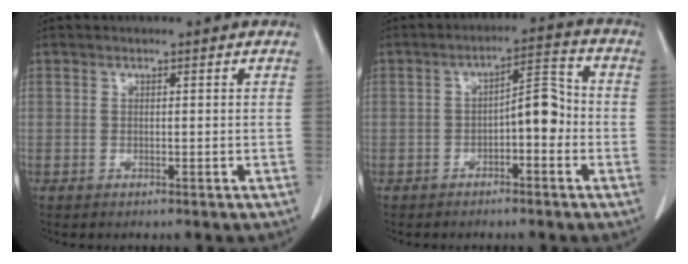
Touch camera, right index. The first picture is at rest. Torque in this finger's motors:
{"motor_torque": [0.72, -0.46, 0.25, 0.07]}